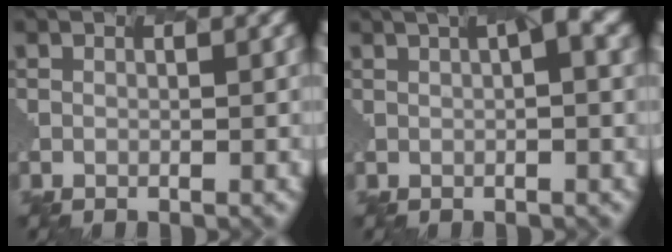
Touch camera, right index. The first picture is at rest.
{"total": 3.4, "force": [1.1, 0.5, 3.1], "torque": [-0.047, 0.019, 0.015]}